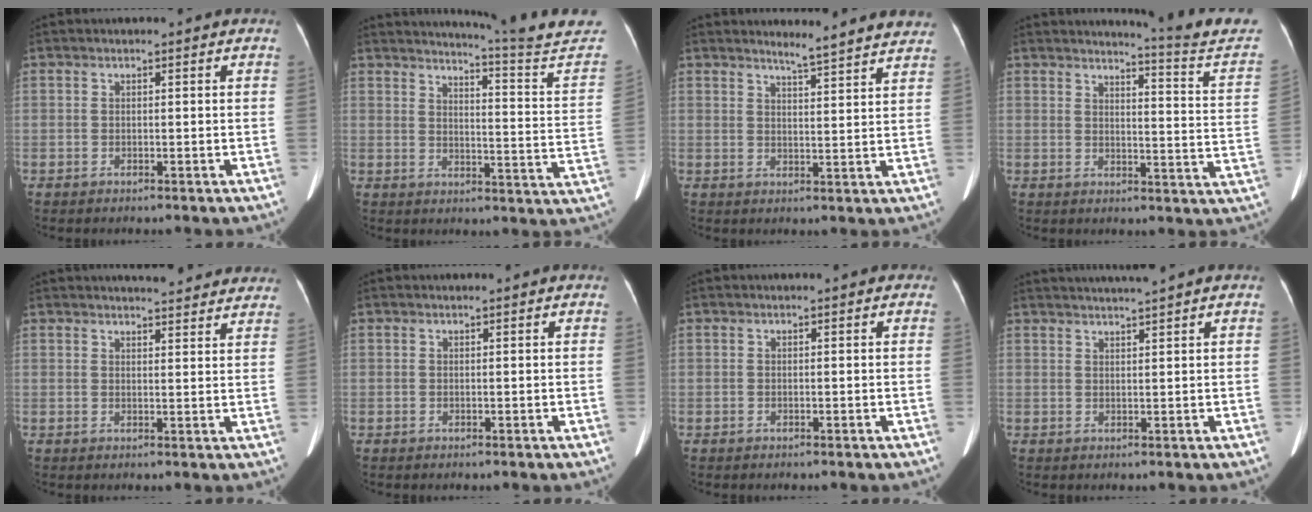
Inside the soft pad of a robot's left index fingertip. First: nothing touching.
{"total": 18.4, "force": [17.6, -2.3, 5.1], "torque": [-0.083, -0.129, 0.201]}
{"total": 8.9, "force": [8.5, -0.1, 2.7], "torque": [-0.040, -0.007, 0.093]}
{"total": 13.3, "force": [12.9, -1.9, 2.8], "torque": [-0.037, -0.098, 0.136]}
{"total": 11.7, "force": [10.9, 1.9, 3.7], "torque": [-0.030, 0.005, 0.114]}
{"total": 0.5, "force": [0.5, 0.0, 0.2], "torque": [-0.007, 0.004, 0.011]}
{"total": 0.6, "force": [0.3, 0.4, 0.3], "torque": [-0.003, 0.007, -0.001]}
{"total": 4.9, "force": [4.4, -1.3, 1.8], "torque": [-0.025, 0.013, 0.067]}